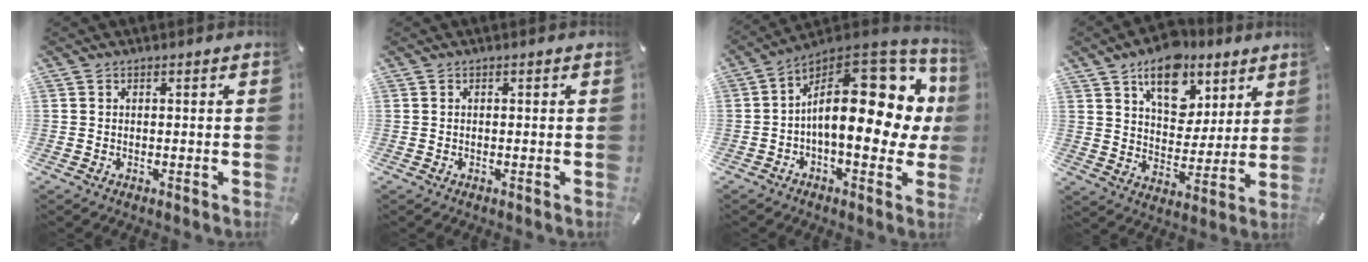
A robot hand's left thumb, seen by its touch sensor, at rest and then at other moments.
{"total": 0.0}
{"total": 25.0, "force": [2.9, 12.5, 21.4], "torque": [-0.324, -0.034, 0.053]}
{"total": 14.6, "force": [8.8, 9.7, 6.6], "torque": [-0.088, -0.053, 0.156]}